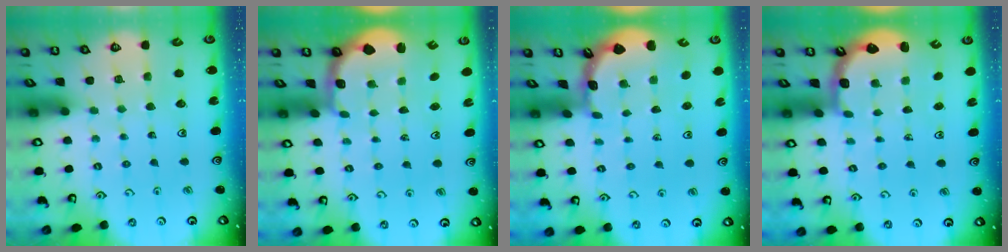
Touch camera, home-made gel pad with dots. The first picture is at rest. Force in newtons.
{"total": 2.5, "press": 1.3, "slide": 2.1}
{"total": 1.8, "press": 1.8, "slide": 0.1}
{"total": 2.6, "press": 2.2, "slide": 1.3}